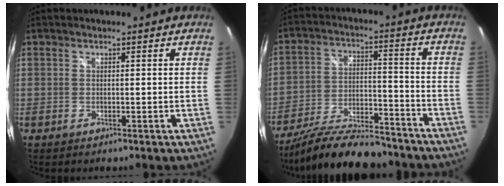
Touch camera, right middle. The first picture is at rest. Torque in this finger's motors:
{"motor_torque": [0.91, -1.23, 0.03, 0.01]}